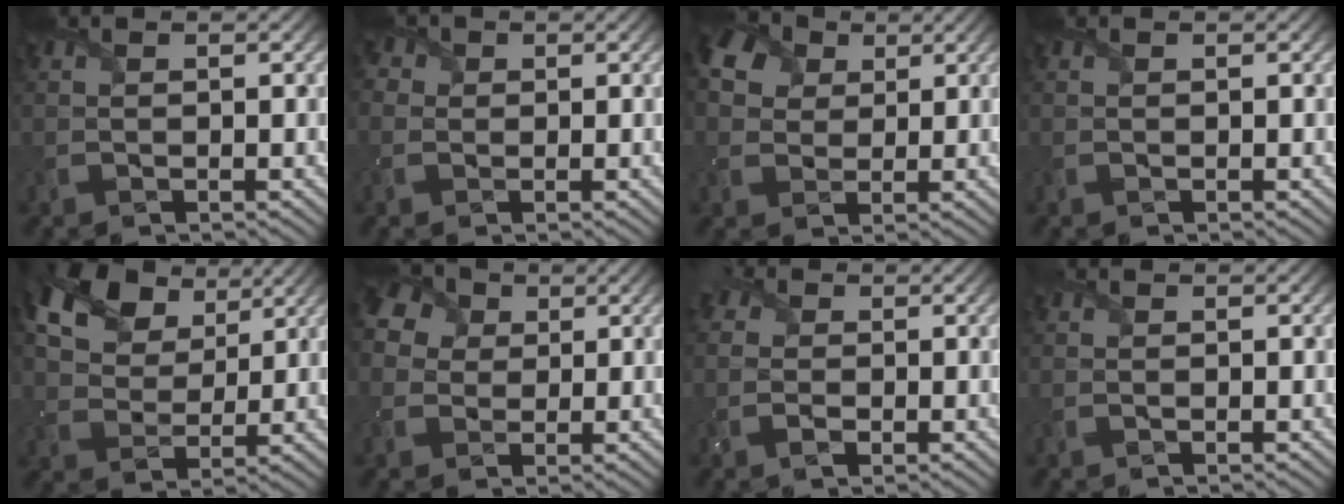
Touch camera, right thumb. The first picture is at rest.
{"total": 2.9, "force": [0.7, 2.6, 1.1], "torque": [-0.050, 0.009, 0.009]}
{"total": 9.0, "force": [4.2, 6.6, 4.4], "torque": [-0.138, 0.030, 0.065]}
{"total": 0.0}
{"total": 12.0, "force": [6.7, 7.5, 6.6], "torque": [-0.149, 0.022, 0.106]}
{"total": 6.8, "force": [2.5, 5.4, 3.3], "torque": [-0.099, 0.019, 0.037]}
{"total": 3.4, "force": [-0.3, 2.8, 1.9], "torque": [-0.043, 0.002, -0.012]}
{"total": 0.0}